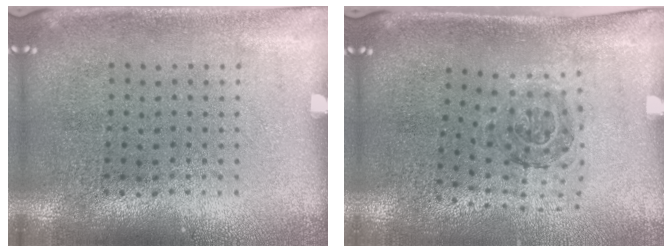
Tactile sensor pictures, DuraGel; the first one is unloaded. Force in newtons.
{"total": 1.1, "press": 1.1, "slide": 0.4}